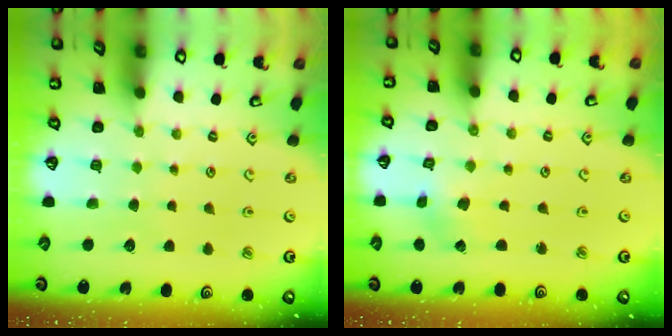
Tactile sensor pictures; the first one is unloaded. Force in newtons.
{"total": 1.2, "press": 1.2, "slide": 0.2}